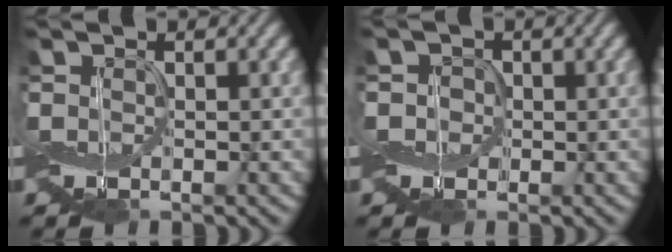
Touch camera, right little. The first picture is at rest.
{"total": 1.4, "force": [-0.3, 1.3, 0.4], "torque": [-0.011, 0.002, -0.012]}